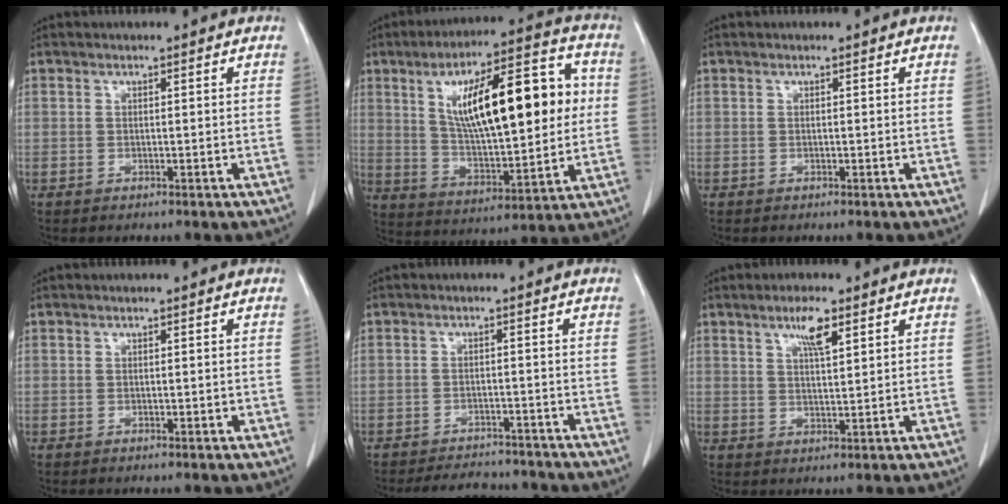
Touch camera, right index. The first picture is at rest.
{"total": 20.6, "force": [4.2, 5.6, 19.3], "torque": [-0.312, 0.027, 0.073]}
{"total": 0.0}
{"total": 0.7, "force": [0.1, 0.5, 0.5], "torque": [-0.003, 0.001, 0.004]}
{"total": 6.8, "force": [-6.4, 1.9, 0.9], "torque": [-0.009, 0.002, -0.086]}
{"total": 4.5, "force": [2.6, 0.8, 3.6], "torque": [-0.066, 0.001, 0.047]}